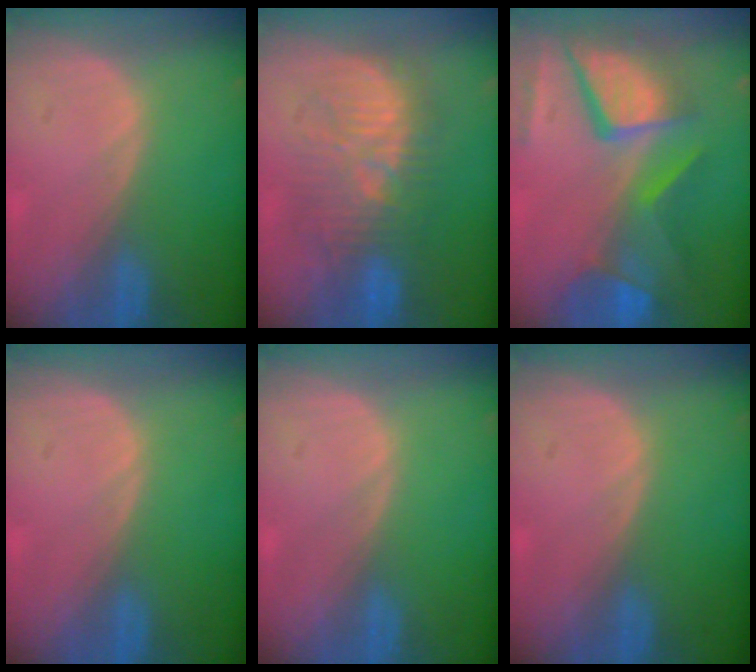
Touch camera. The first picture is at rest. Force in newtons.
{"total": 10.3, "press": 10.3, "slide": 0.3}
{"total": 12.1, "press": 9.9, "slide": 6.9}
{"total": 0.0}
{"total": 0.0}
{"total": 0.0}